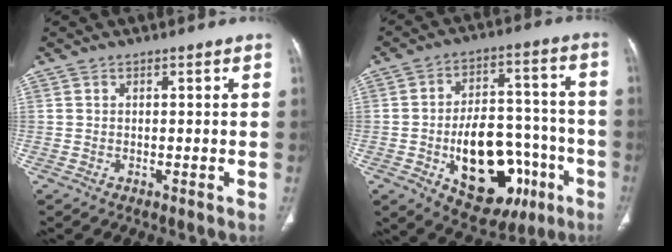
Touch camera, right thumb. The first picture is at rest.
{"total": 21.5, "force": [-7.3, 12.7, 15.8], "torque": [-0.200, 0.044, -0.087]}